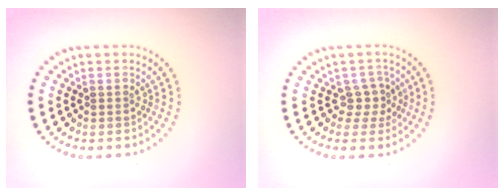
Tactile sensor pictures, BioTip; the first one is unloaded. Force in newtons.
{"total": 2.0, "press": 1.6, "slide": 1.2}